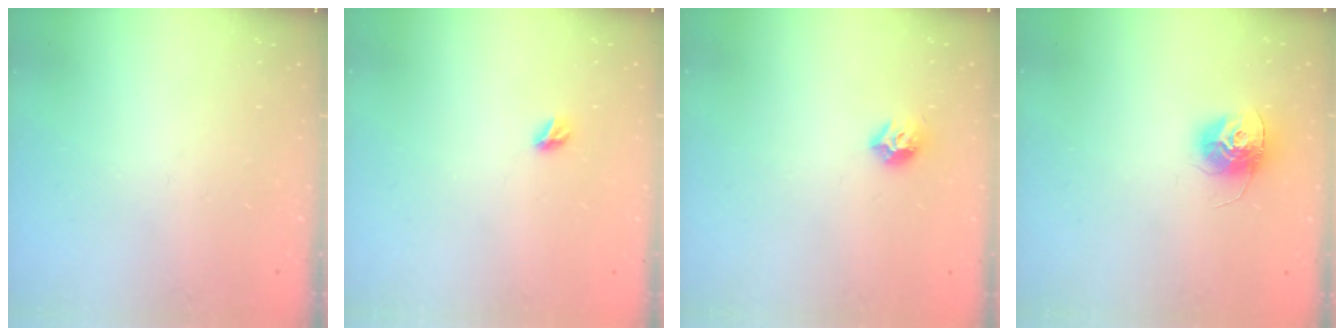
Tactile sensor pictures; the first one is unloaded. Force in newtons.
{"total": 5.1, "press": 5.1, "slide": 0.5}
{"total": 7.9, "press": 7.9, "slide": 0.7}
{"total": 12.3, "press": 12.3, "slide": 1.0}